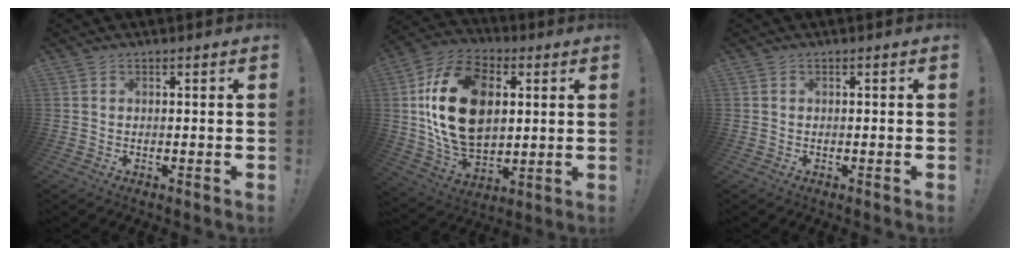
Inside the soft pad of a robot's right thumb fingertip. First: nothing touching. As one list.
[{"total": 23.9, "force": [4.4, 16.2, 17.0], "torque": [-0.313, -0.007, 0.081]}, {"total": 0.0}]